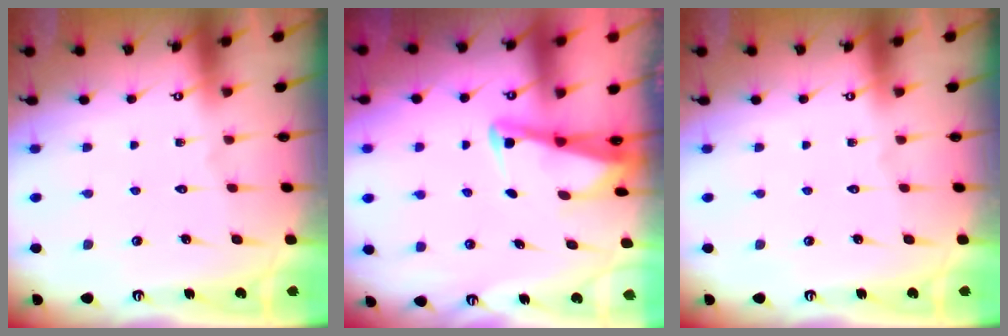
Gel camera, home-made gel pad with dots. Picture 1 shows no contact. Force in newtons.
{"total": 2.5, "press": 2.5, "slide": 0.2}
{"total": 0.0}